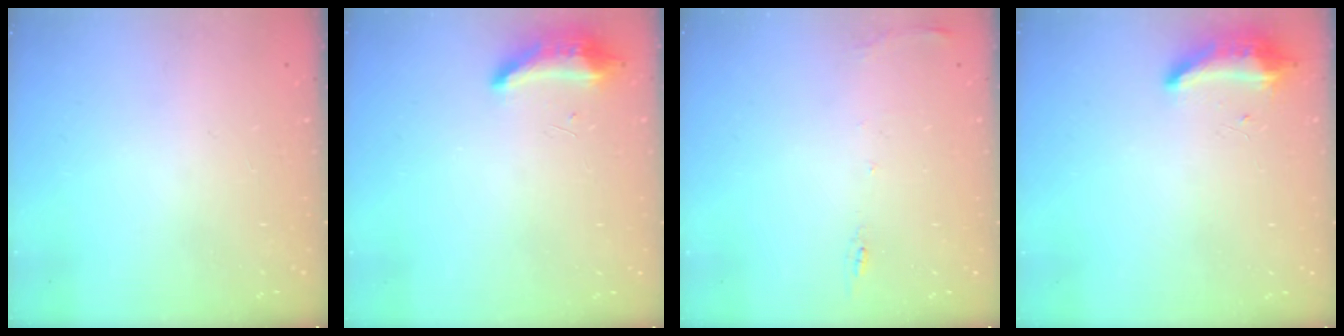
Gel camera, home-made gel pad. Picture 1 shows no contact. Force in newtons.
{"total": 13.6, "press": 9.8, "slide": 9.5}
{"total": 5.8, "press": 5.8, "slide": 0.5}
{"total": 8.3, "press": 8.2, "slide": 0.7}